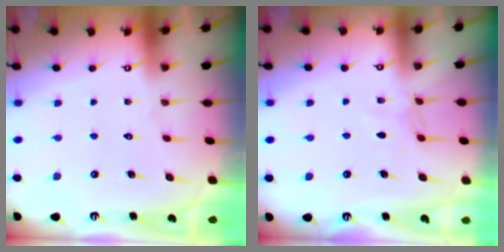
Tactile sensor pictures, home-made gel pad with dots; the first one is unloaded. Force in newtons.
{"total": 4.7, "press": 4.6, "slide": 0.6}